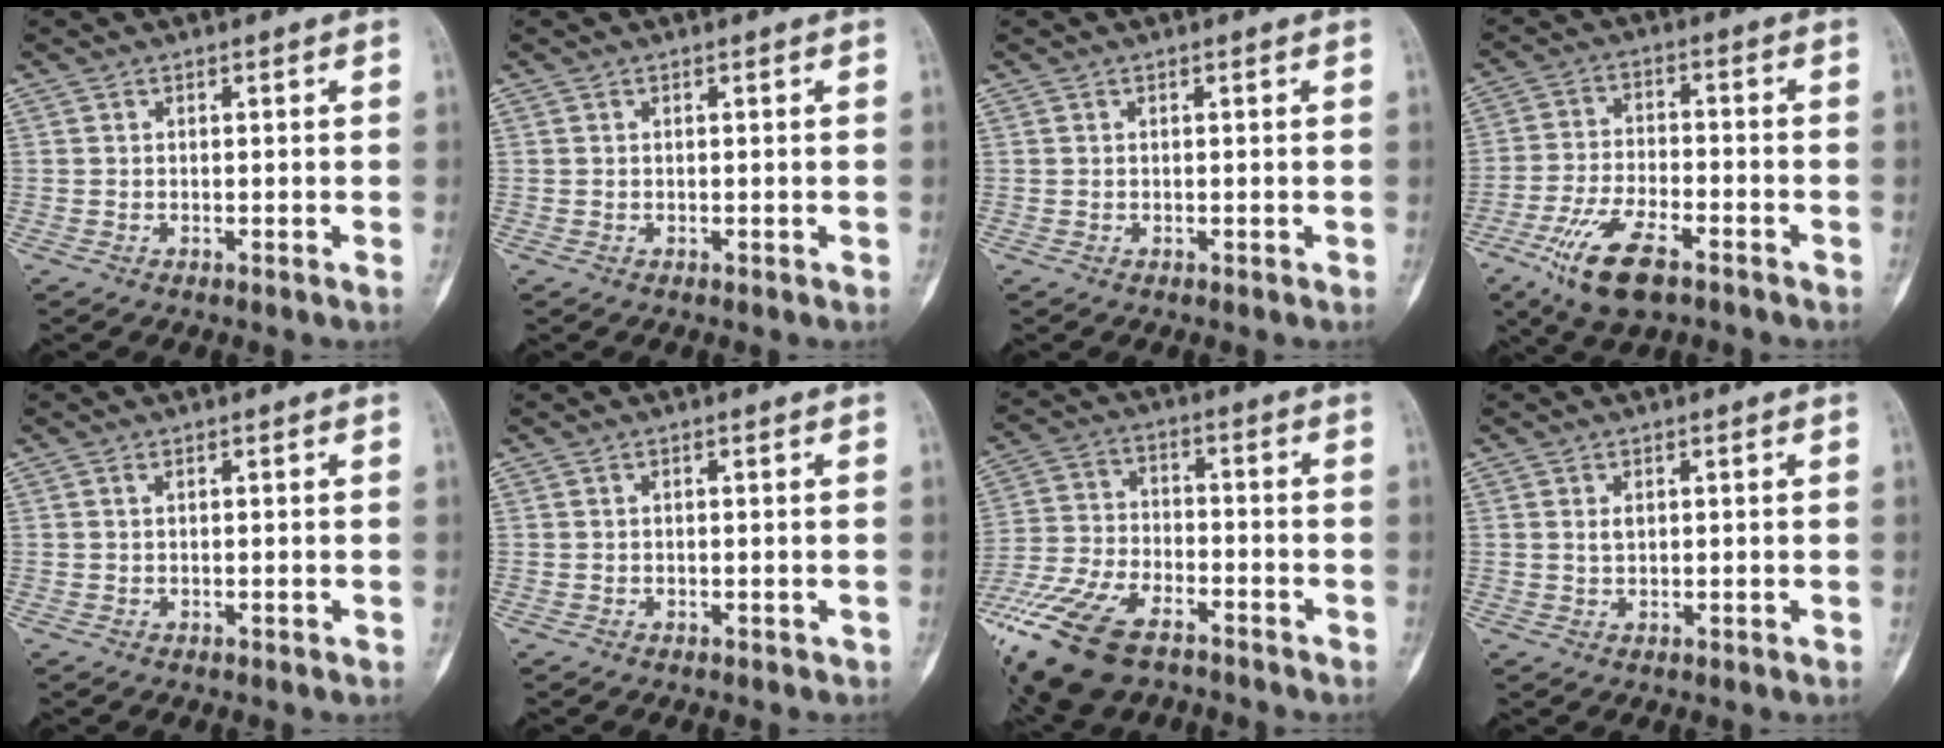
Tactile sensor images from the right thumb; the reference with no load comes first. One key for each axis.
{"total": 0.0}
{"total": 0.0}
{"total": 12.5, "fx": -7.1, "fy": 5.3, "fz": 8.8, "tx": -0.164, "ty": 0.018, "tz": -0.127}
{"total": 0.5, "fx": 0.0, "fy": 0.4, "fz": 0.4, "tx": -0.005, "ty": 0.000, "tz": 0.001}
{"total": 0.5, "fx": -0.2, "fy": 0.5, "fz": 0.0, "tx": 0.008, "ty": 0.005, "tz": -0.003}
{"total": 21.1, "fx": -12.6, "fy": 10.8, "fz": 13.0, "tx": -0.312, "ty": 0.014, "tz": -0.235}
{"total": 1.6, "fx": 0.3, "fy": 1.2, "fz": 1.0, "tx": -0.009, "ty": -0.002, "tz": 0.007}